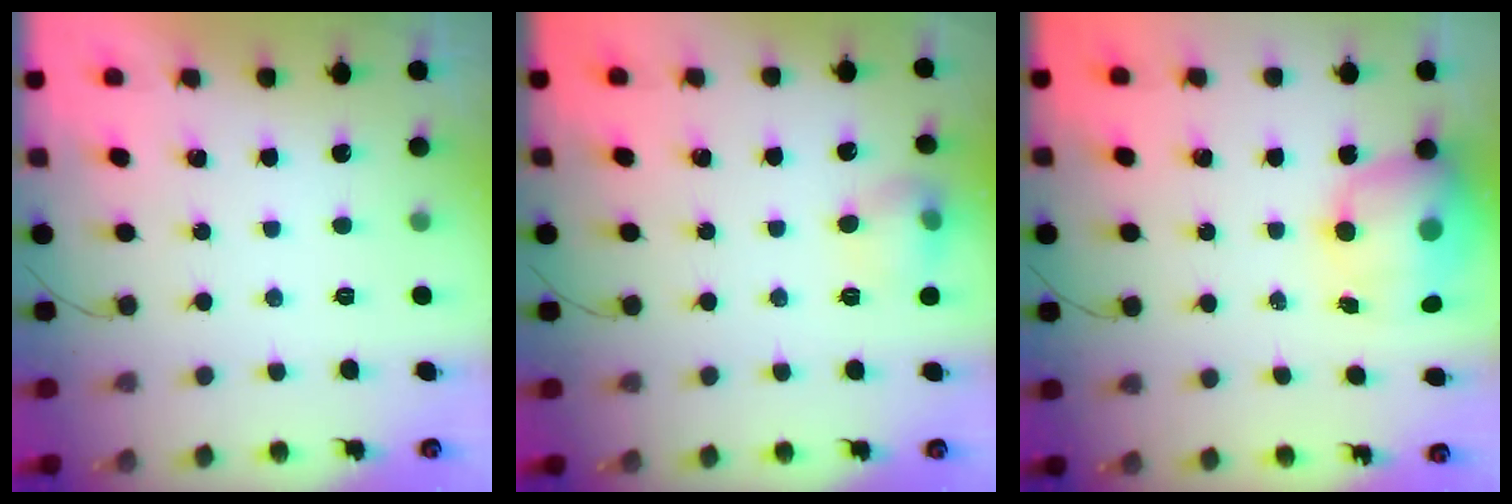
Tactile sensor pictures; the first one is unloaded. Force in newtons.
{"total": 8.3, "press": 8.3, "slide": 0.8}
{"total": 12.7, "press": 12.2, "slide": 3.4}